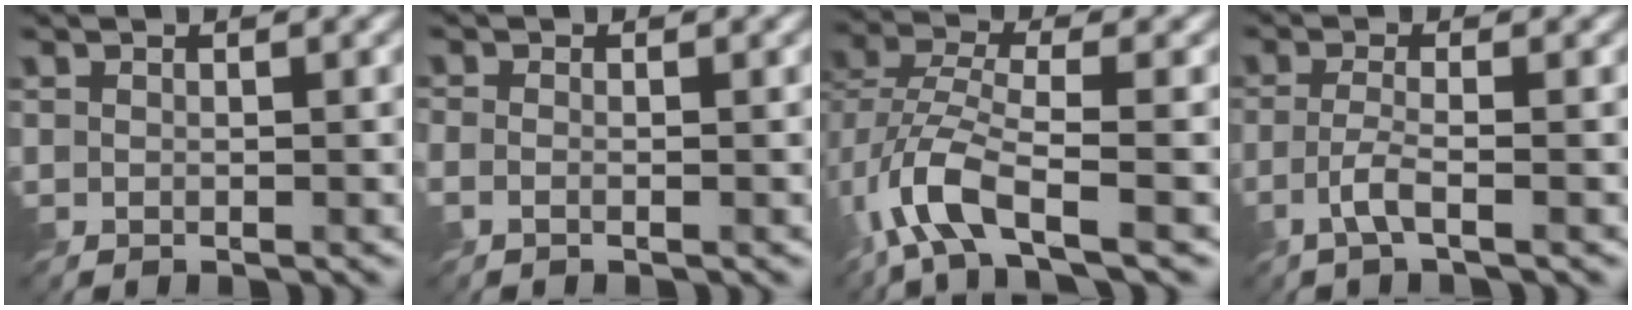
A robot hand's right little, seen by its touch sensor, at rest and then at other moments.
{"total": 1.0, "force": [-0.5, 0.4, 0.7], "torque": [-0.019, -0.005, -0.013]}
{"total": 5.9, "force": [-2.9, 2.1, 4.7], "torque": [-0.103, 0.000, -0.067]}
{"total": 2.5, "force": [-1.3, 0.4, 2.1], "torque": [-0.045, 0.002, -0.036]}